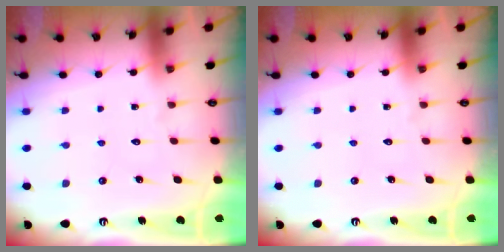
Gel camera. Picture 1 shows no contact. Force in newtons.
{"total": 0.0}